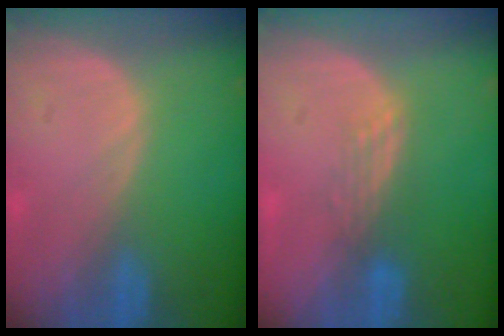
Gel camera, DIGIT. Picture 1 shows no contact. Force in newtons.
{"total": 3.0, "press": 2.5, "slide": 1.7}